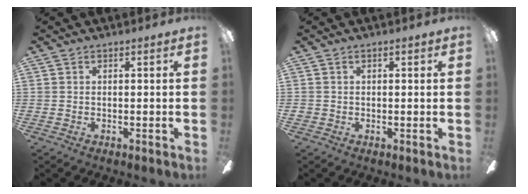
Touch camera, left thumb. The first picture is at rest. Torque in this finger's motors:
{"motor_torque": [-0.22, 0.59, 0.23, -0.07, -0.03]}